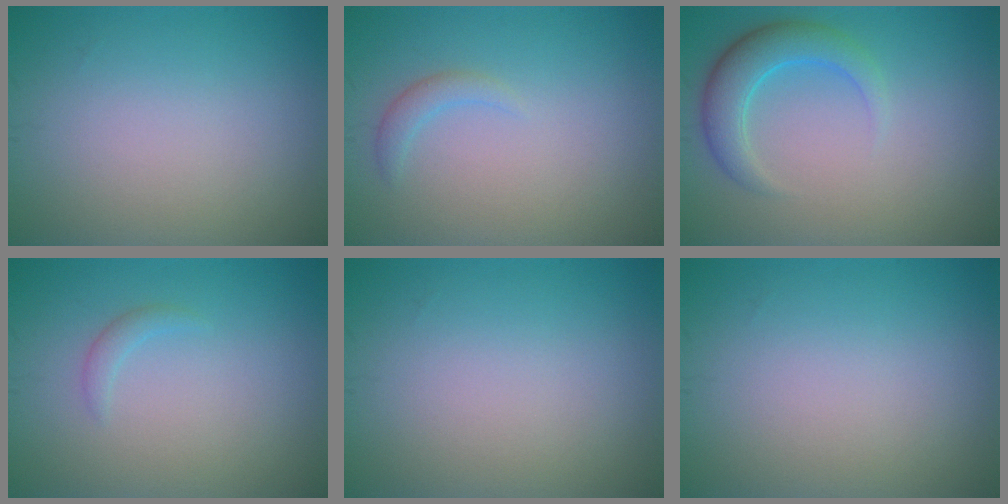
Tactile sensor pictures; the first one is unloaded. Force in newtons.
{"total": 1.3, "press": 1.3, "slide": 0.1}
{"total": 3.9, "press": 3.8, "slide": 0.4}
{"total": 0.9, "press": 0.9, "slide": 0.1}
{"total": 0.0}
{"total": 0.0}